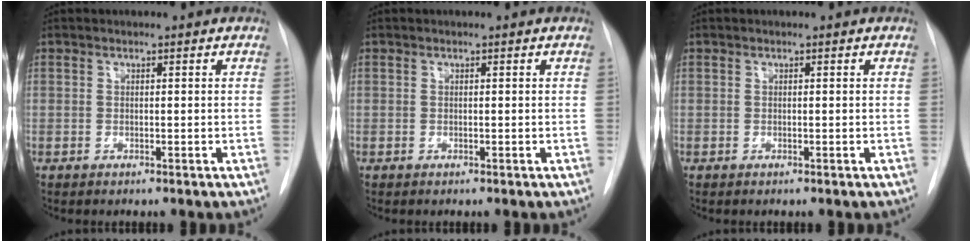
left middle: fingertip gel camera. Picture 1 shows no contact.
{"total": 0.0}
{"total": 0.0}